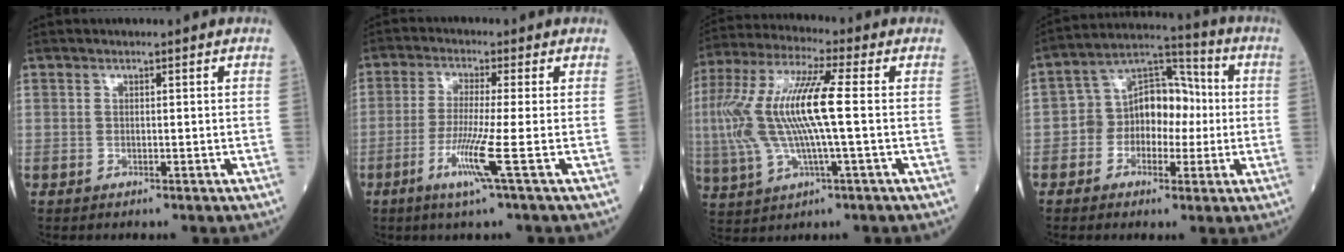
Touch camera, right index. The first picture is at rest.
{"total": 7.0, "force": [-2.7, -1.4, 6.3], "torque": [-0.126, -0.023, -0.059]}
{"total": 15.6, "force": [0.5, 2.5, 15.4], "torque": [-0.339, 0.016, 0.005]}
{"total": 10.8, "force": [-1.1, 7.4, 7.8], "torque": [-0.130, 0.041, -0.022]}